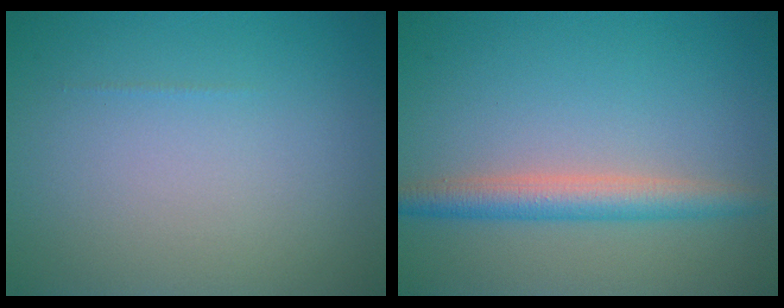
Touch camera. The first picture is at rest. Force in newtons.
{"total": 3.3, "press": 3.3, "slide": 0.0}